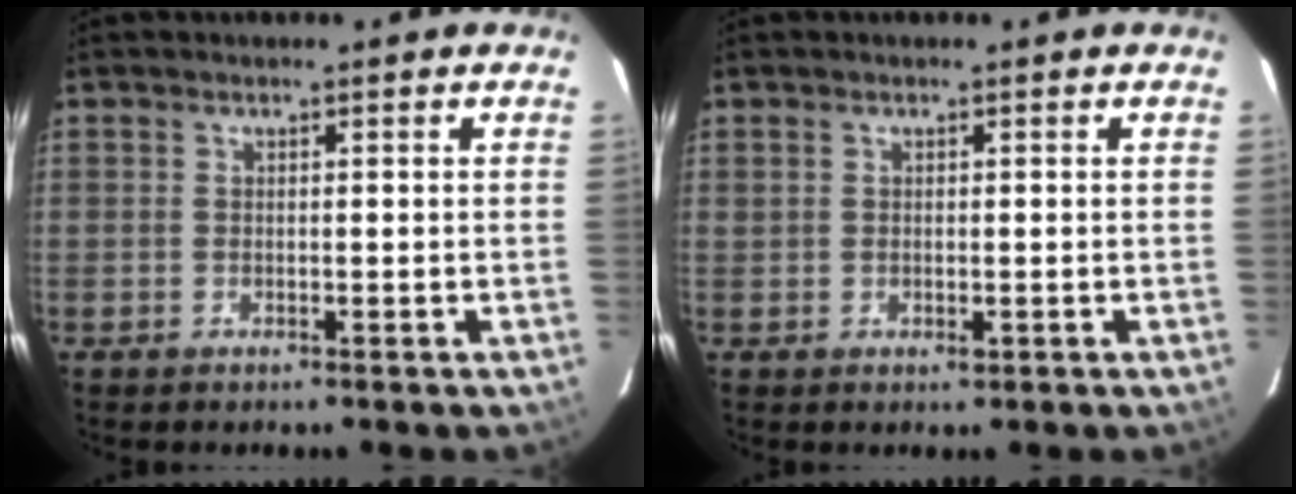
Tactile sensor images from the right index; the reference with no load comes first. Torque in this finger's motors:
{"motor_torque": [0.14, 0.17, 0.06, 0.02]}